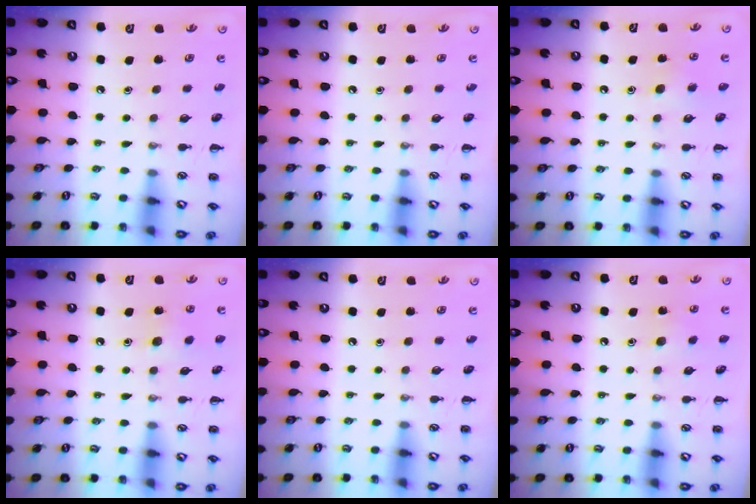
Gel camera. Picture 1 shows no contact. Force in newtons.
{"total": 0.0}
{"total": 5.4, "press": 5.1, "slide": 1.7}
{"total": 7.1, "press": 6.7, "slide": 2.4}
{"total": 0.0}
{"total": 5.4, "press": 5.2, "slide": 1.6}